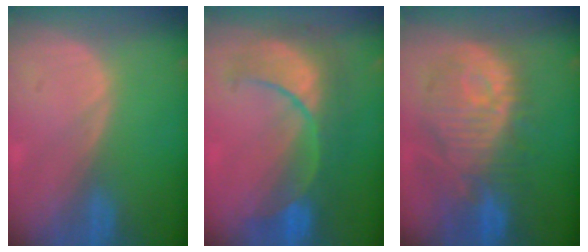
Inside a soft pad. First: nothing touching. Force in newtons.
{"total": 9.1, "press": 9.1, "slide": 0.7}
{"total": 11.9, "press": 10.8, "slide": 4.9}